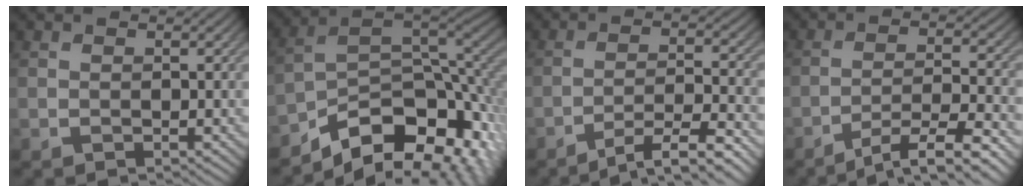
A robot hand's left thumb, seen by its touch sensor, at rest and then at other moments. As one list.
[{"total": 13.5, "force": [-8.7, 6.5, 8.0], "torque": [-0.149, -0.030, -0.129]}, {"total": 6.6, "force": [-4.8, 0.9, 4.3], "torque": [-0.083, 0.011, -0.081]}, {"total": 8.4, "force": [-6.1, 1.4, 5.6], "torque": [-0.108, 0.008, -0.098]}]